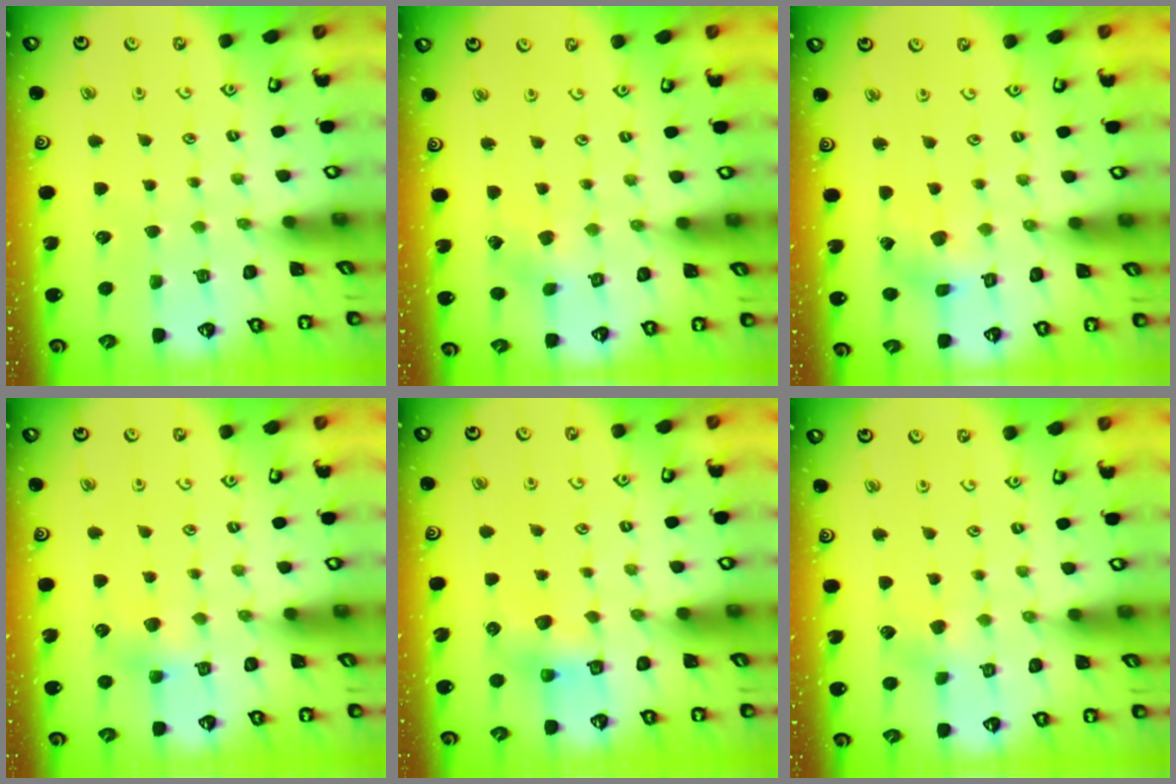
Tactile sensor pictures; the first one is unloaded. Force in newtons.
{"total": 2.4, "press": 2.4, "slide": 0.2}
{"total": 2.6, "press": 2.6, "slide": 0.5}
{"total": 5.0, "press": 4.9, "slide": 1.0}
{"total": 6.5, "press": 6.5, "slide": 0.3}
{"total": 2.9, "press": 2.9, "slide": 0.2}